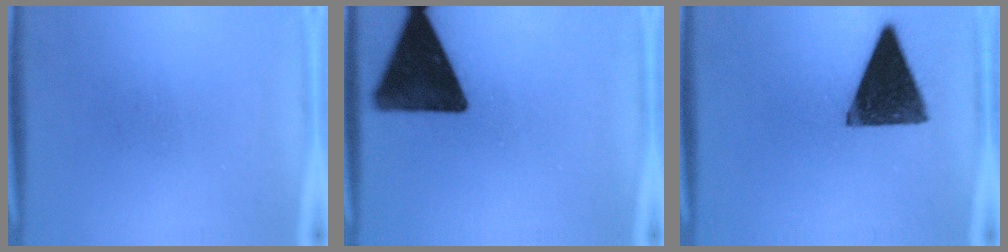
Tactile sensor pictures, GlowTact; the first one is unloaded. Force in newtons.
{"total": 16.0}
{"total": 14.9}